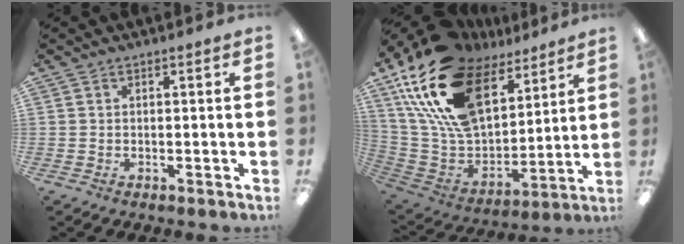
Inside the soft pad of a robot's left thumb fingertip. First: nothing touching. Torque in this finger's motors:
{"motor_torque": [1.75, 1.32, 1.35, -1.42, 0.81]}